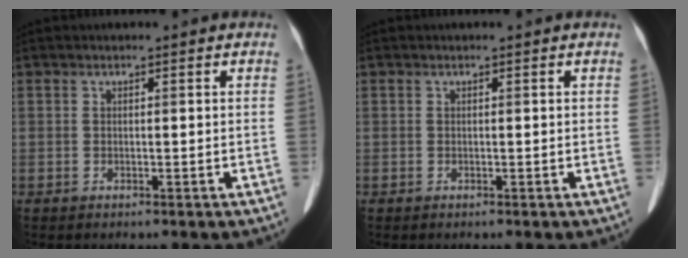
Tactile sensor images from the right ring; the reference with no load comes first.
{"total": 0.0}